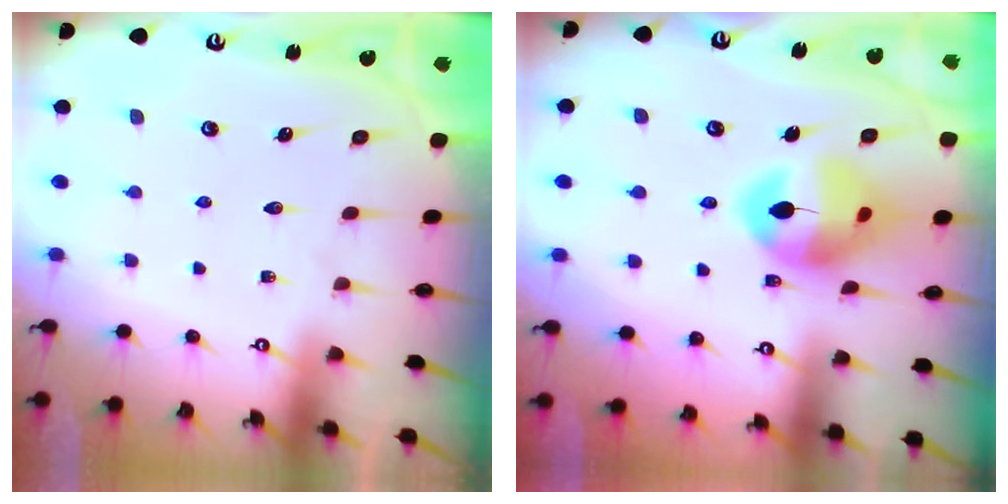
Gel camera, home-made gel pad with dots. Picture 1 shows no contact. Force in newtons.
{"total": 16.3, "press": 16.2, "slide": 2.0}